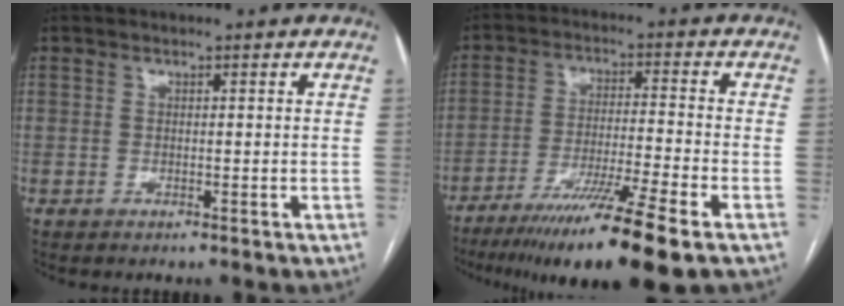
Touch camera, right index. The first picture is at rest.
{"total": 14.9, "force": [-10.1, -1.2, 10.9], "torque": [-0.176, -0.043, -0.167]}